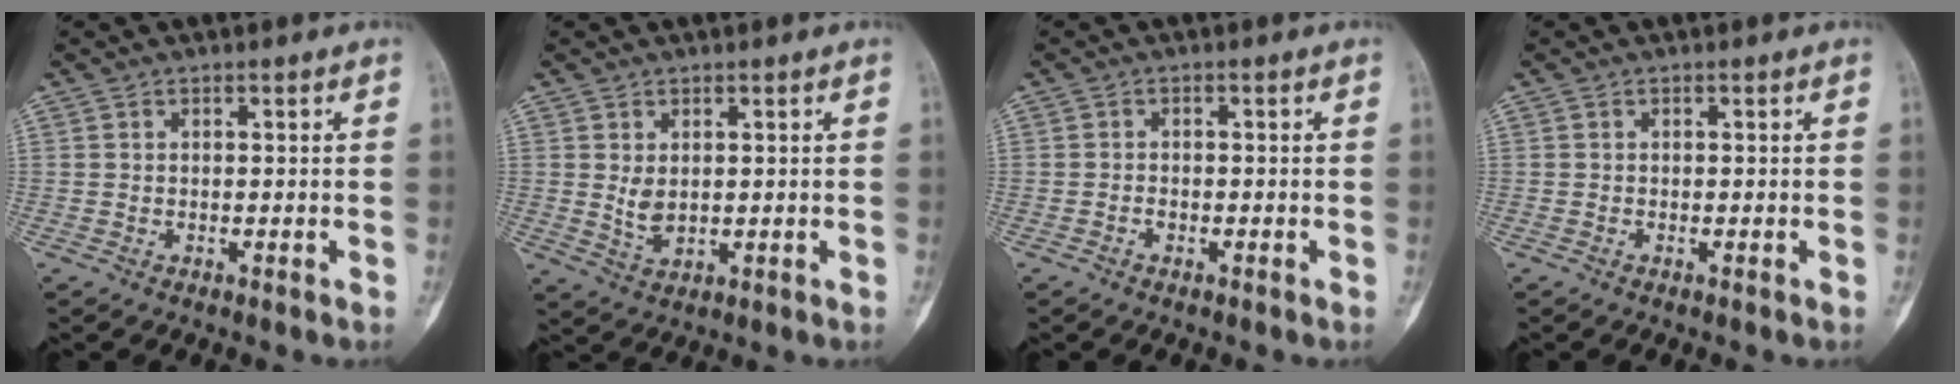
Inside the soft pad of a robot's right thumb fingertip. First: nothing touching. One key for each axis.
{"total": 3.4, "fx": 0.7, "fy": 2.1, "fz": 2.6, "tx": -0.037, "ty": -0.012, "tz": 0.021}
{"total": 0.9, "fx": -0.5, "fy": 0.6, "fz": 0.4, "tx": -0.005, "ty": 0.003, "tz": -0.010}
{"total": 0.0}